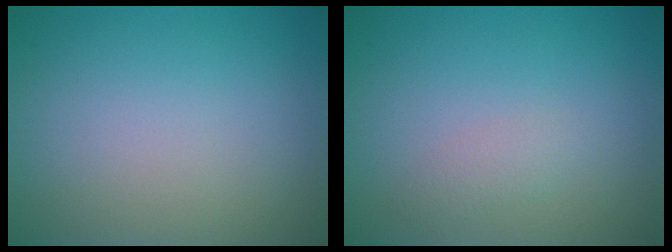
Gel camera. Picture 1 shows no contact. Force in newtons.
{"total": 1.1, "press": 1.1, "slide": 0.0}